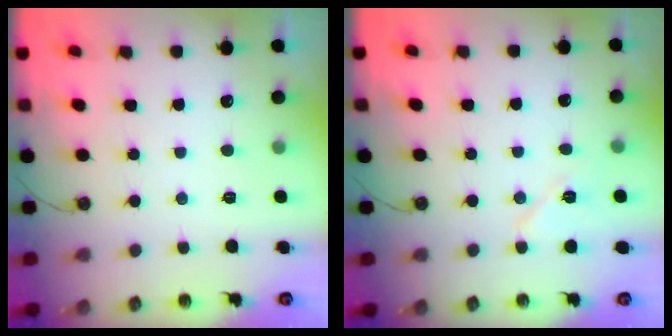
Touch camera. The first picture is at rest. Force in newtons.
{"total": 11.7, "press": 4.9, "slide": 10.7}